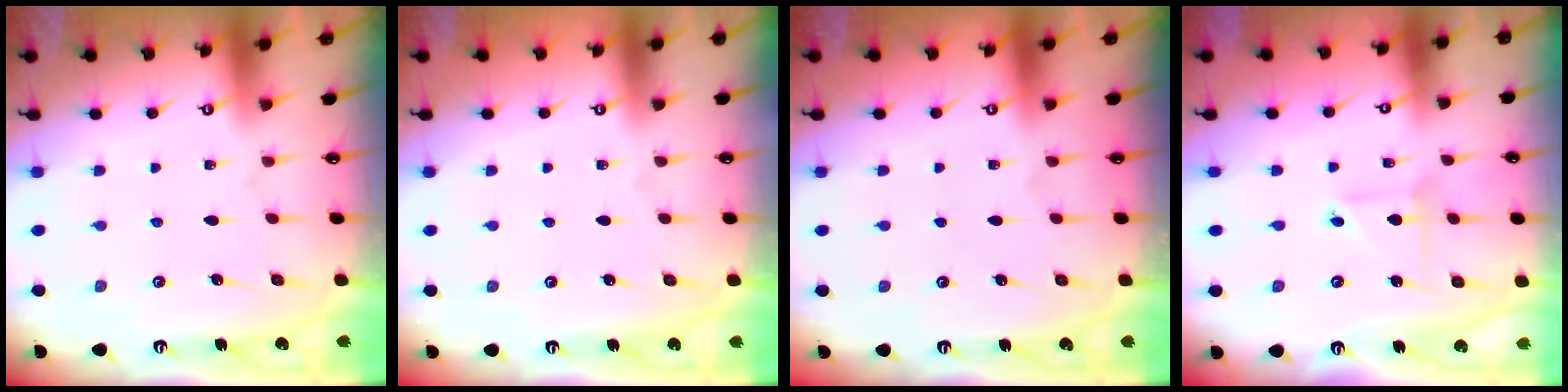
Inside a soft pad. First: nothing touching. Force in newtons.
{"total": 0.9, "press": 0.9, "slide": 0.2}
{"total": 0.0}
{"total": 3.0, "press": 3.0, "slide": 0.2}